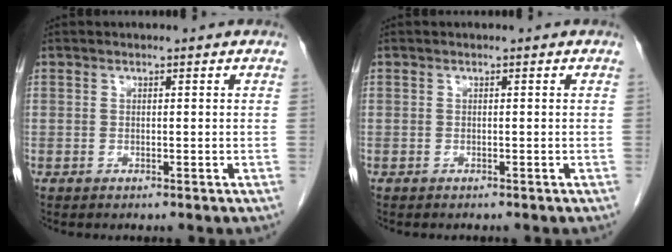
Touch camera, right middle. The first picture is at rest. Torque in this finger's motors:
{"motor_torque": [0.12, -0.12, -0.06, -0.02]}